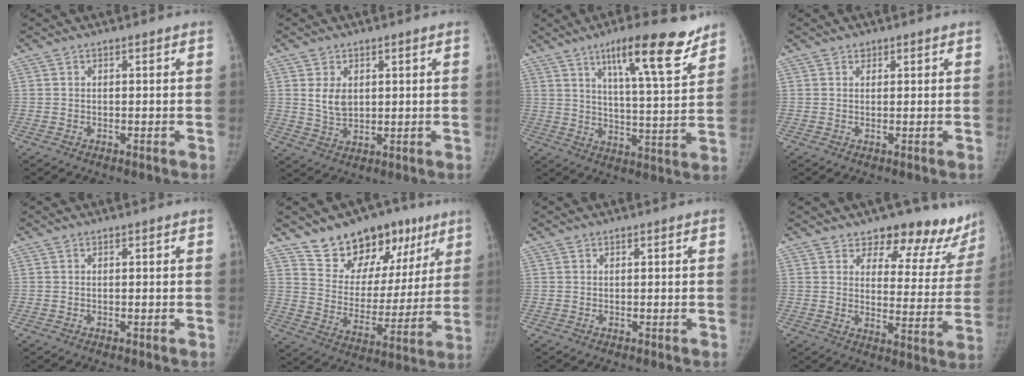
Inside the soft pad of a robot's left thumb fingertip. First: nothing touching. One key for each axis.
{"total": 4.9, "fx": 1.4, "fy": 3.4, "fz": 3.2, "tx": -0.043, "ty": -0.015, "tz": 0.034}
{"total": 15.8, "fx": 10.3, "fy": 3.2, "fz": 11.6, "tx": -0.153, "ty": -0.054, "tz": 0.161}
{"total": 1.0, "fx": 0.7, "fy": 0.7, "fz": 0.2, "tx": 0.006, "ty": -0.004, "tz": 0.008}
{"total": 0.0}
{"total": 19.5, "fx": 12.9, "fy": 11.7, "fz": 8.6, "tx": -0.067, "ty": -0.054, "tz": 0.205}
{"total": 0.0}
{"total": 20.4, "fx": 16.8, "fy": 8.3, "fz": 8.2, "tx": -0.053, "ty": -0.115, "tz": 0.214}